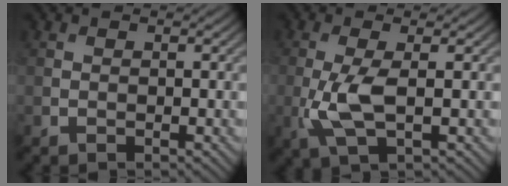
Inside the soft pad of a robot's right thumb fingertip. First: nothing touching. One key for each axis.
{"total": 5.1, "fx": -0.5, "fy": 1.5, "fz": 4.8, "tx": -0.117, "ty": -0.003, "tz": -0.014}